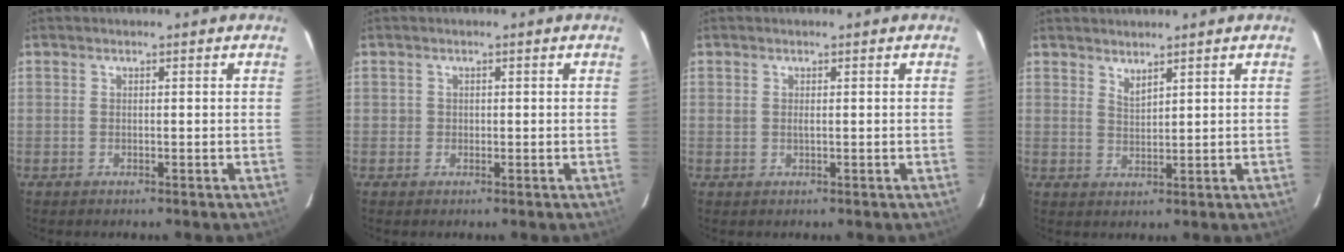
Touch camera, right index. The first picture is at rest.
{"total": 1.0, "force": [-0.1, 1.0, 0.0], "torque": [0.002, 0.001, -0.002]}
{"total": 0.7, "force": [0.2, 0.2, 0.6], "torque": [-0.013, 0.001, 0.003]}
{"total": 2.2, "force": [1.9, 0.2, 0.9], "torque": [-0.016, 0.000, 0.034]}